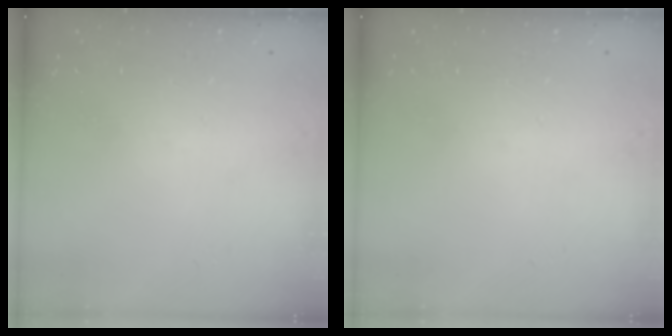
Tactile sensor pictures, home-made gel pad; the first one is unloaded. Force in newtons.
{"total": 0.0}